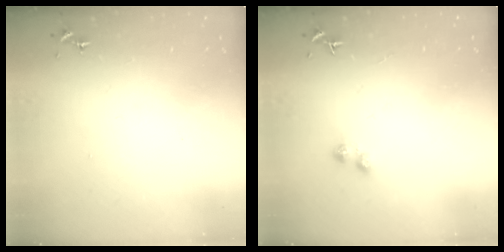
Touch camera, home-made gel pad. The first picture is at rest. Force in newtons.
{"total": 3.6, "press": 3.6, "slide": 0.5}